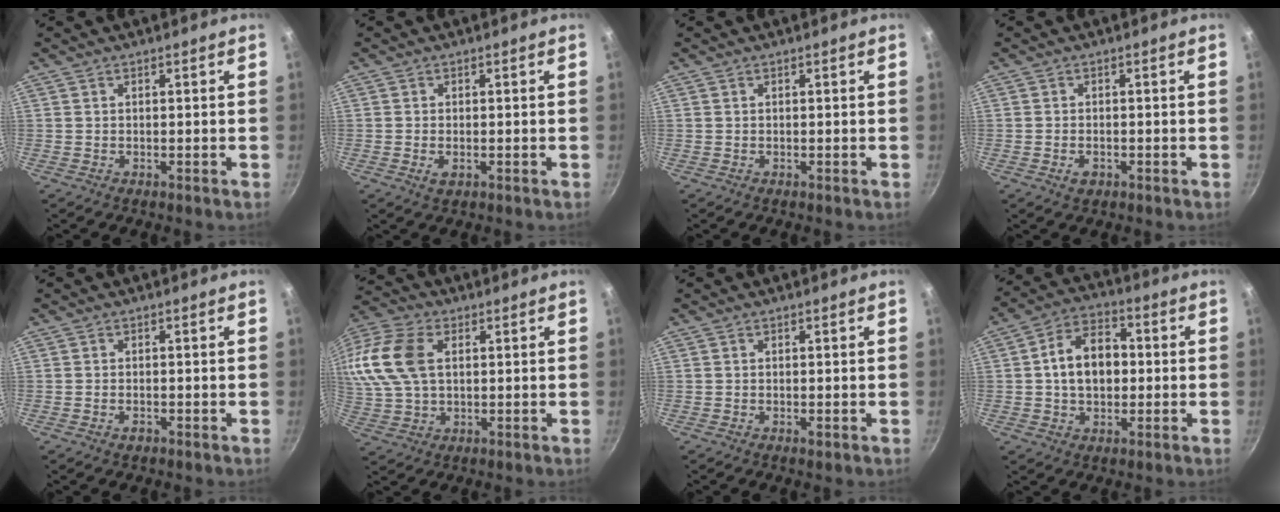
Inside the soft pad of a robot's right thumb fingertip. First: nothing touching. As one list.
[{"total": 1.9, "force": [-0.5, 1.0, 1.5], "torque": [-0.029, -0.004, -0.008]}, {"total": 0.0}, {"total": 2.1, "force": [-0.9, 1.4, 1.3], "torque": [-0.022, 0.006, -0.014]}, {"total": 1.3, "force": [-0.7, 0.7, 0.8], "torque": [-0.015, 0.004, -0.012]}, {"total": 18.9, "force": [4.2, 12.6, 13.4], "torque": [-0.312, 0.025, 0.074]}, {"total": 1.7, "force": [-0.6, 0.6, 1.4], "torque": [-0.029, -0.002, -0.010]}, {"total": 11.3, "force": [0.4, 7.9, 8.1], "torque": [-0.103, 0.024, -0.005]}]